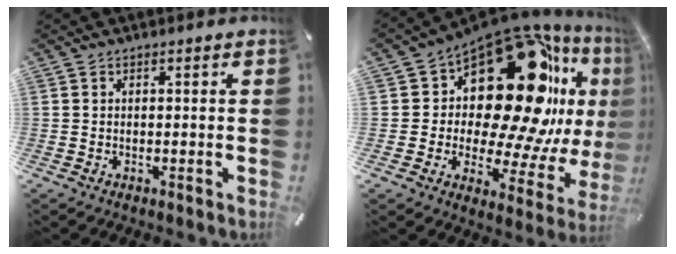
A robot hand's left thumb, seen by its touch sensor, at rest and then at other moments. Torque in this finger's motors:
{"motor_torque": [2.51, 2.49, 1.60, -1.17, 0.48]}